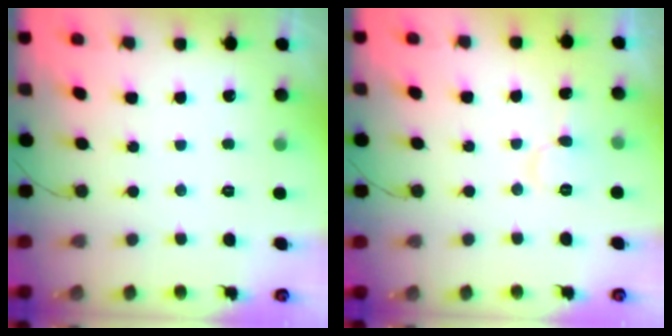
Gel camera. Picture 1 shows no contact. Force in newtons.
{"total": 5.8, "press": 5.8, "slide": 0.1}